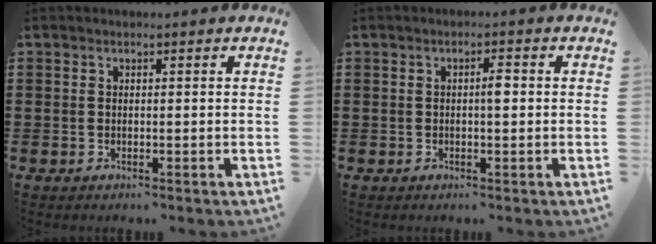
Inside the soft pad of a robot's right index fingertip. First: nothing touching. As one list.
[{"total": 2.0, "force": [0.0, 0.5, 1.9], "torque": [-0.036, 0.001, -0.001]}]